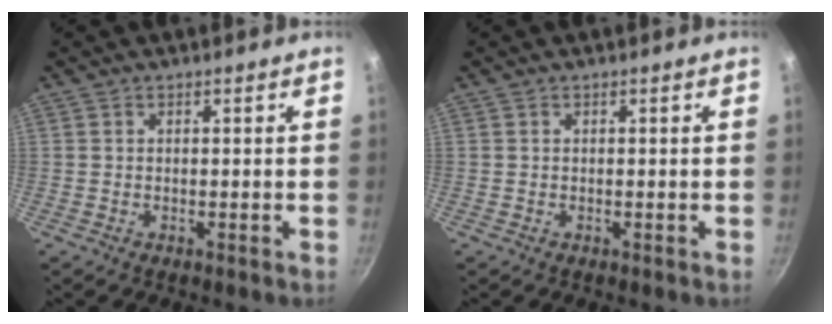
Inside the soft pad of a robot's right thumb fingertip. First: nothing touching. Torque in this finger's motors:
{"motor_torque": [0.00, 0.00, -0.23, 0.23, 0.00]}